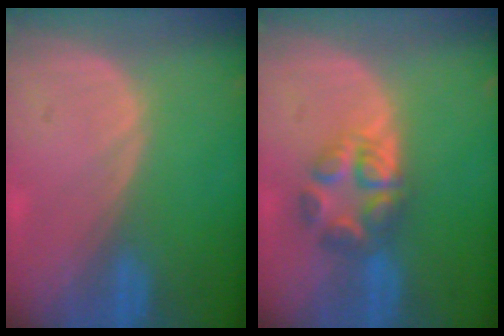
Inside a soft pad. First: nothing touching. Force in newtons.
{"total": 5.6, "press": 5.6, "slide": 0.4}